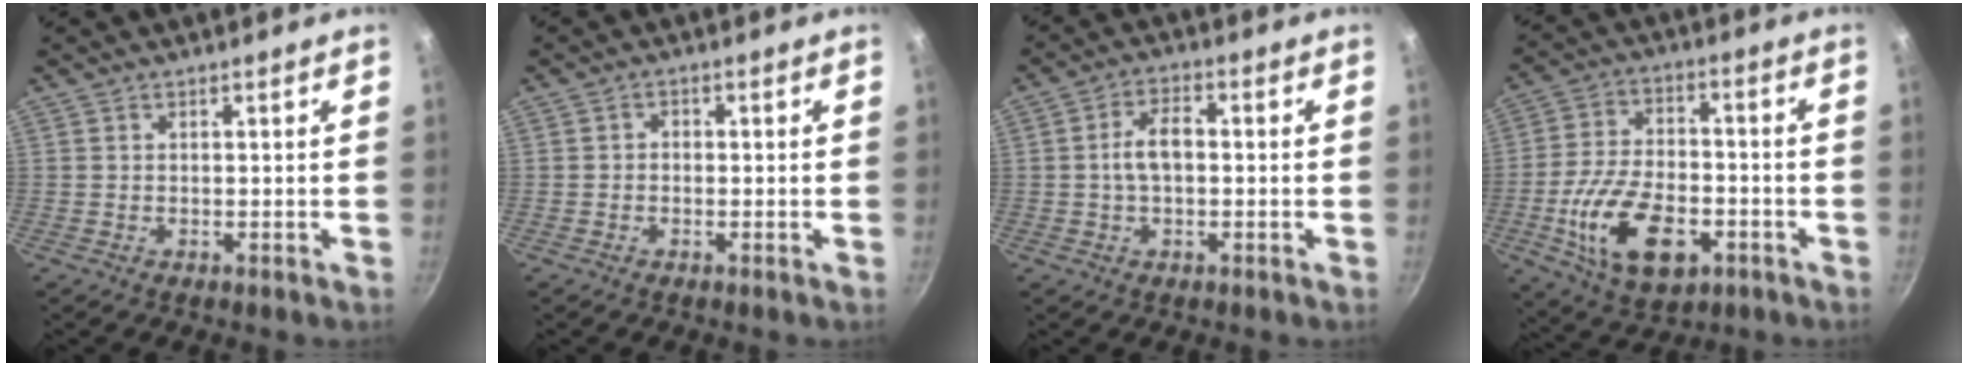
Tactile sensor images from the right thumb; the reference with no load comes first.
{"total": 1.3, "force": [-0.4, 1.1, 0.6], "torque": [-0.008, 0.007, -0.008]}
{"total": 5.9, "force": [-0.1, 3.4, 4.9], "torque": [-0.081, 0.022, -0.007]}
{"total": 16.5, "force": [-5.5, 9.5, 12.3], "torque": [-0.212, 0.019, -0.091]}